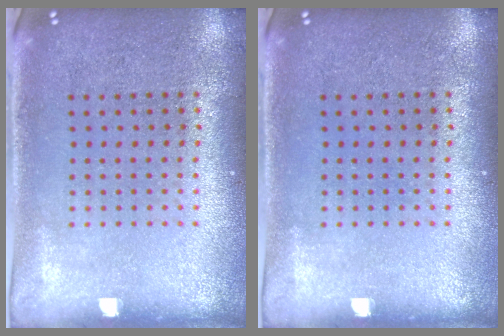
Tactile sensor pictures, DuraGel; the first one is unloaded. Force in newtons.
{"total": 0.0}